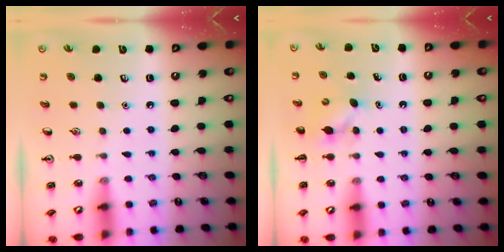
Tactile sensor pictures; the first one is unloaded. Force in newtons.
{"total": 4.6, "press": 4.4, "slide": 1.3}